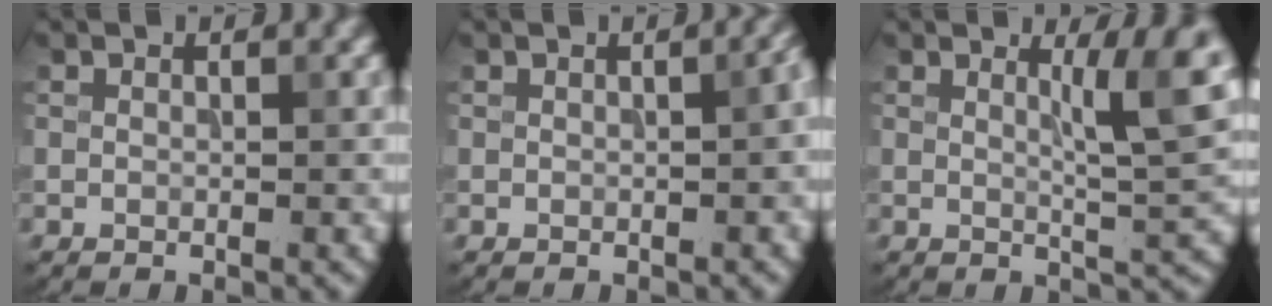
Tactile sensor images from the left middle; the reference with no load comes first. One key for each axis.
{"total": 2.5, "fx": 0.1, "fy": 1.1, "fz": 2.2, "tx": -0.013, "ty": 0.008, "tz": 0.004}
{"total": 5.3, "fx": 1.7, "fy": 1.1, "fz": 4.9, "tx": -0.067, "ty": -0.004, "tz": 0.026}